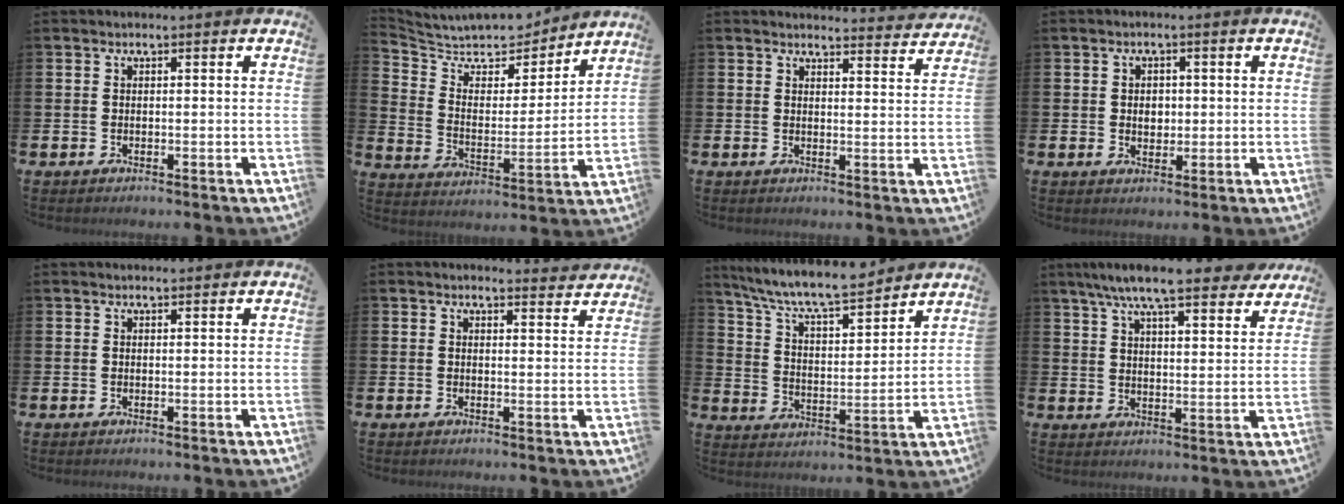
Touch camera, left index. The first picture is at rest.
{"total": 7.5, "force": [6.9, 2.5, 1.5], "torque": [-0.069, -0.057, 0.117]}
{"total": 3.3, "force": [3.3, 0.1, 0.0], "torque": [0.012, -0.029, 0.056]}
{"total": 2.1, "force": [0.3, 1.7, 1.1], "torque": [-0.010, 0.004, 0.000]}
{"total": 0.7, "force": [0.6, 0.1, 0.2], "torque": [0.003, -0.001, 0.010]}
{"total": 2.4, "force": [2.4, 0.2, 0.0], "torque": [0.005, -0.015, 0.042]}
{"total": 8.8, "force": [8.3, 0.9, 2.8], "torque": [-0.095, -0.056, 0.144]}
{"total": 9.3, "force": [8.4, 1.1, 3.8], "torque": [-0.092, -0.038, 0.149]}